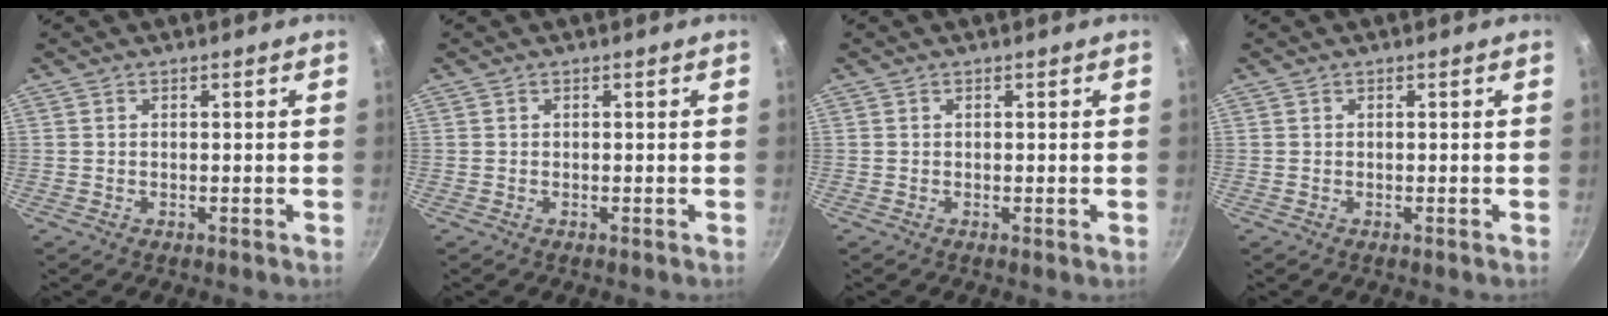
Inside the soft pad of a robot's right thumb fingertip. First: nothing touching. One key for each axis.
{"total": 0.0}
{"total": 0.0}
{"total": 0.0}